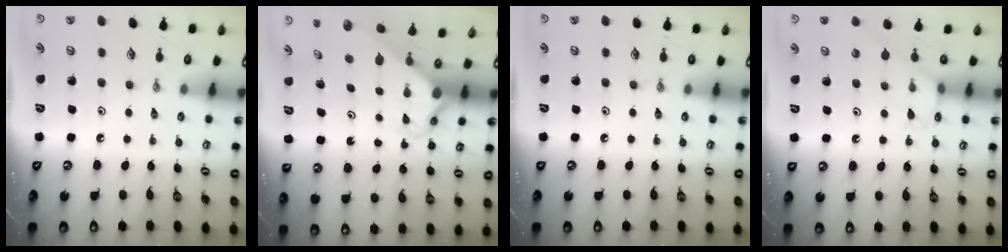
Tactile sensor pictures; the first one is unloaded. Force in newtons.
{"total": 2.7, "press": 2.7, "slide": 0.2}
{"total": 0.0}
{"total": 4.9, "press": 4.9, "slide": 0.6}